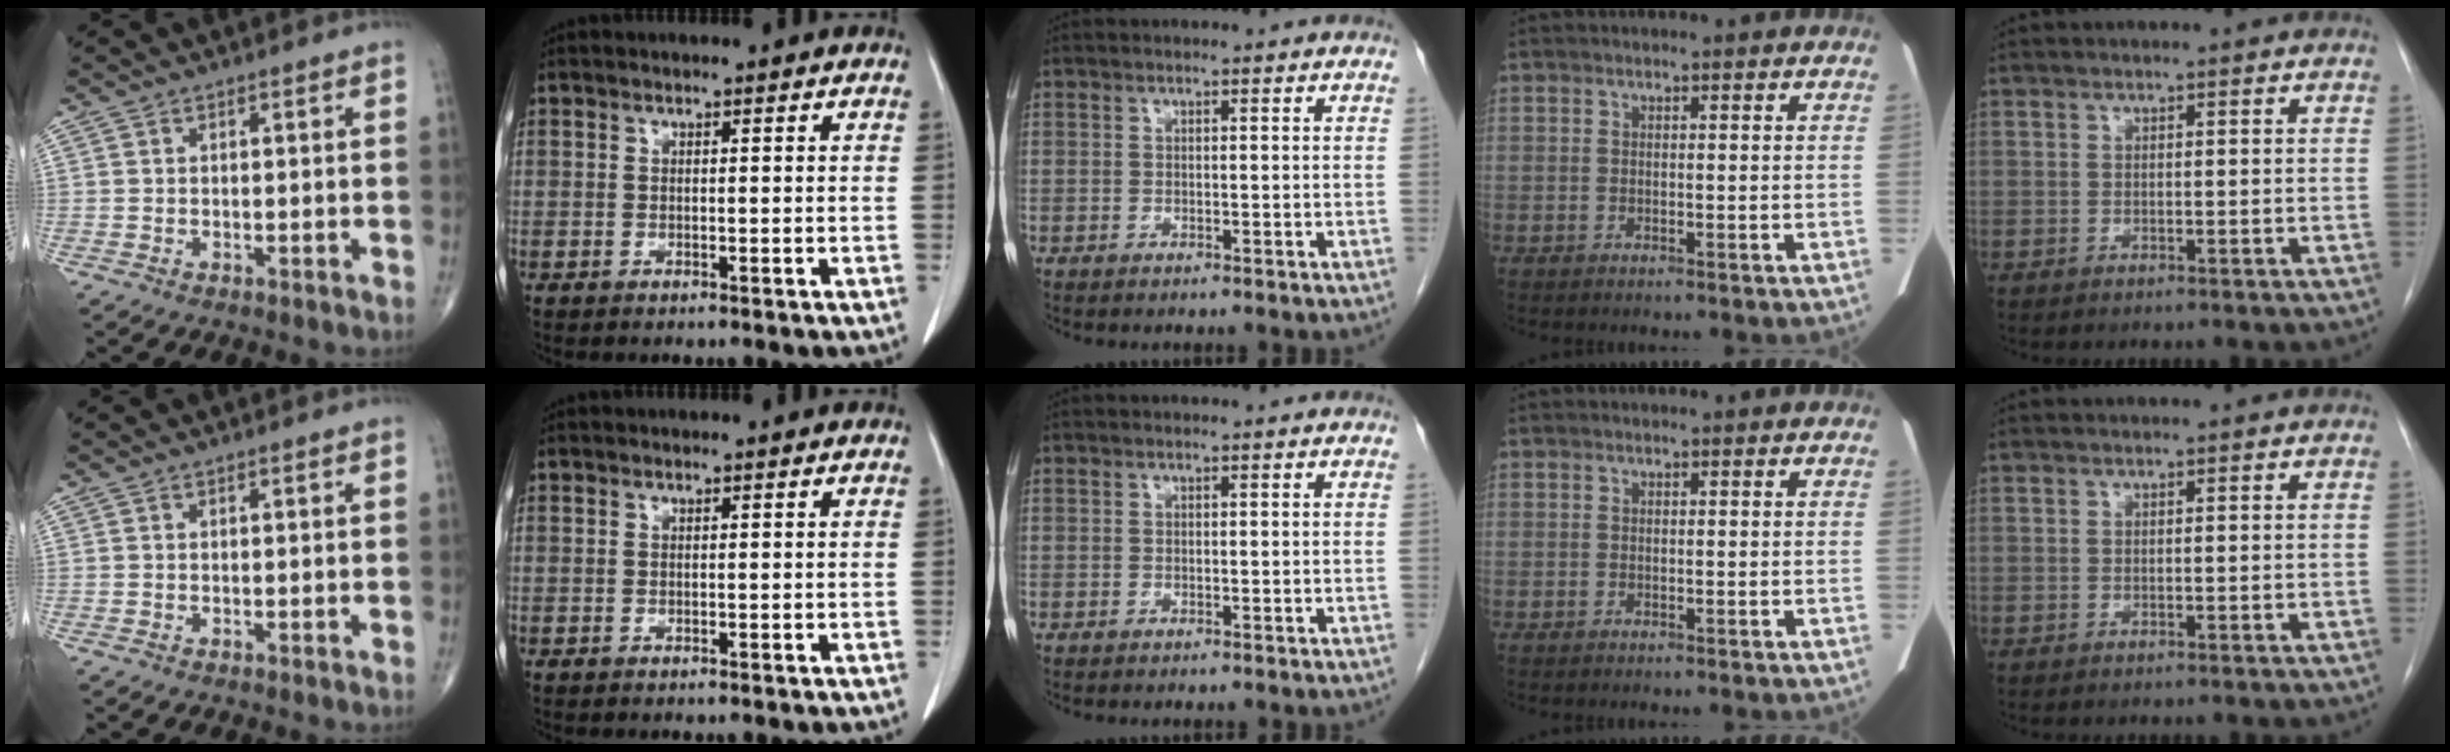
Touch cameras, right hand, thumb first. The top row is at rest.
{}